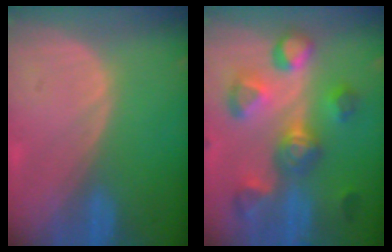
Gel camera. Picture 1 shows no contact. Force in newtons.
{"total": 9.5, "press": 9.4, "slide": 1.2}